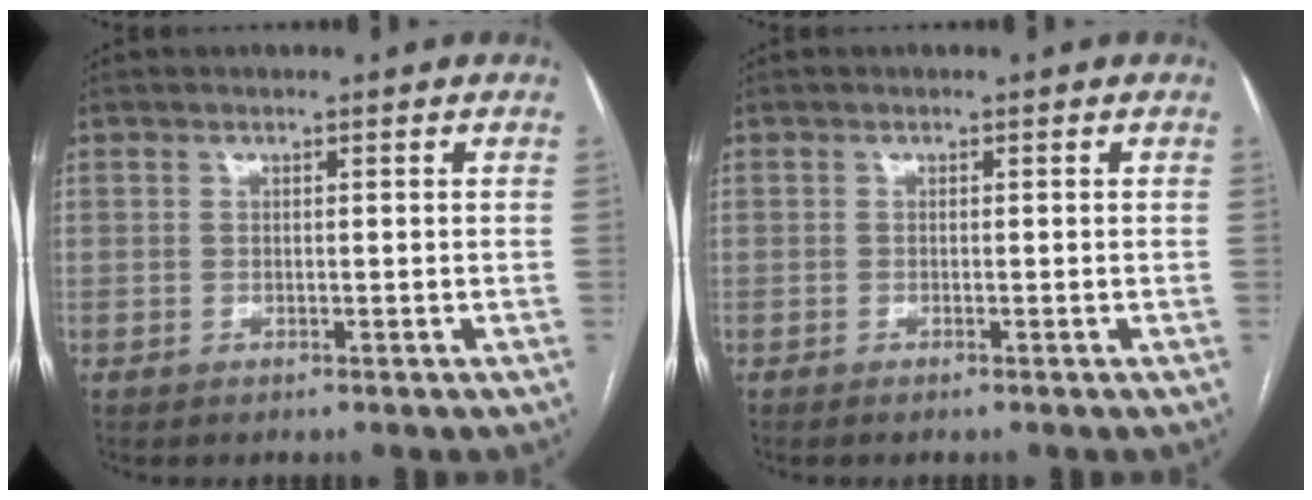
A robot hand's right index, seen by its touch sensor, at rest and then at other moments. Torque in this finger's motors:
{"motor_torque": [0.00, -0.02, 0.11, 0.01]}